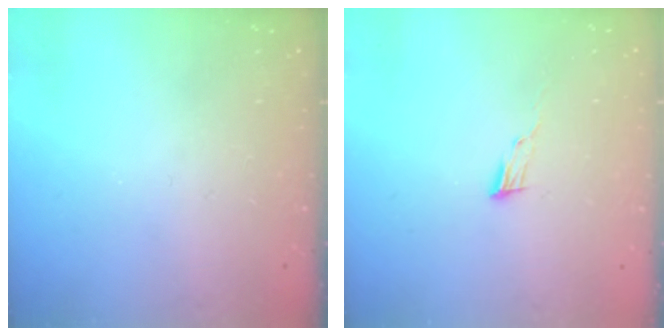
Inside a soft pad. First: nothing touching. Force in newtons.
{"total": 4.8, "press": 4.7, "slide": 1.0}